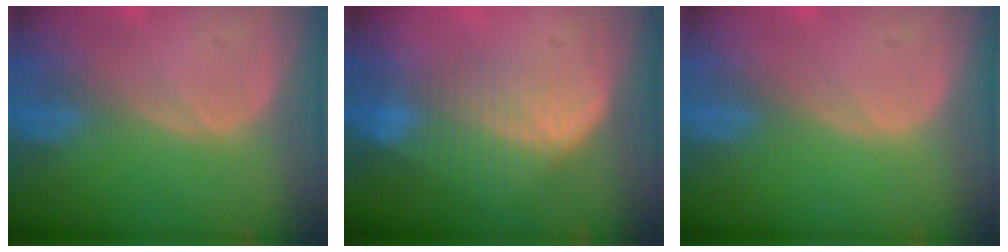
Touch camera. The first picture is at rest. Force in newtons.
{"total": 7.1, "press": 6.5, "slide": 2.8}
{"total": 0.0}